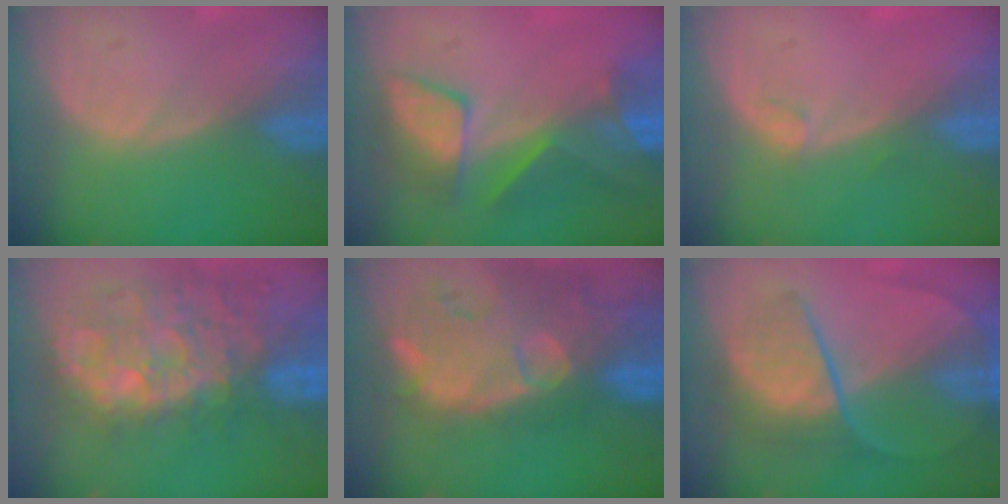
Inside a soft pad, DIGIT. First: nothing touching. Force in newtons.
{"total": 7.5, "press": 7.4, "slide": 1.3}
{"total": 1.0, "press": 0.9, "slide": 0.3}
{"total": 12.2, "press": 11.1, "slide": 5.1}
{"total": 14.4, "press": 11.8, "slide": 8.3}
{"total": 7.3, "press": 6.8, "slide": 2.6}